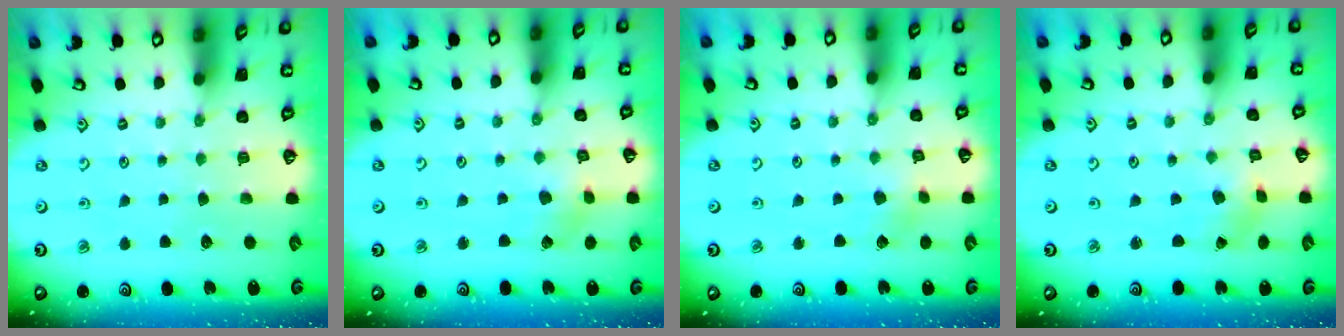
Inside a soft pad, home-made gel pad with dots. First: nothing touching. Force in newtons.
{"total": 1.9, "press": 1.9, "slide": 0.3}
{"total": 2.3, "press": 2.2, "slide": 0.3}
{"total": 2.7, "press": 2.3, "slide": 1.3}